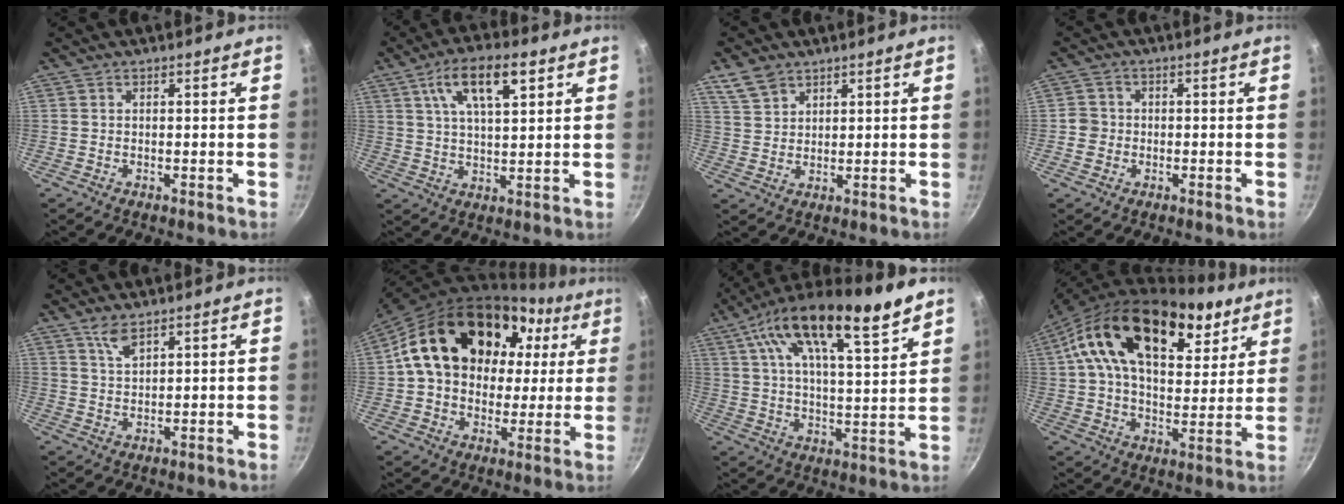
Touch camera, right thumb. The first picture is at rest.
{"total": 11.5, "force": [5.1, 4.5, 9.3], "torque": [-0.147, -0.005, 0.089]}
{"total": 5.3, "force": [3.5, 3.5, 1.7], "torque": [-0.020, -0.005, 0.077]}
{"total": 3.2, "force": [-0.9, 2.9, 0.9], "torque": [-0.002, 0.012, -0.018]}
{"total": 3.5, "force": [2.3, 1.2, 2.3], "torque": [-0.043, -0.014, 0.050]}
{"total": 23.8, "force": [6.0, 17.3, 15.2], "torque": [-0.234, 0.027, 0.097]}
{"total": 17.7, "force": [11.1, 4.1, 13.1], "torque": [-0.201, -0.040, 0.185]}
{"total": 24.9, "force": [11.1, 14.4, 17.1], "torque": [-0.264, -0.011, 0.166]}